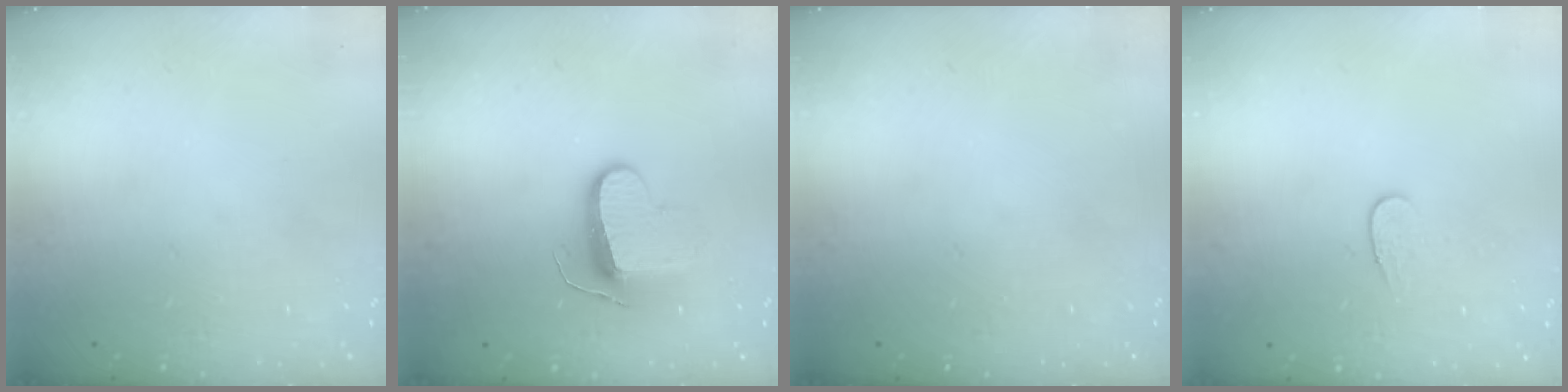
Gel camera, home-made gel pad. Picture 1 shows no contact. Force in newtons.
{"total": 9.4, "press": 9.4, "slide": 0.5}
{"total": 0.0}
{"total": 5.8, "press": 5.8, "slide": 0.3}